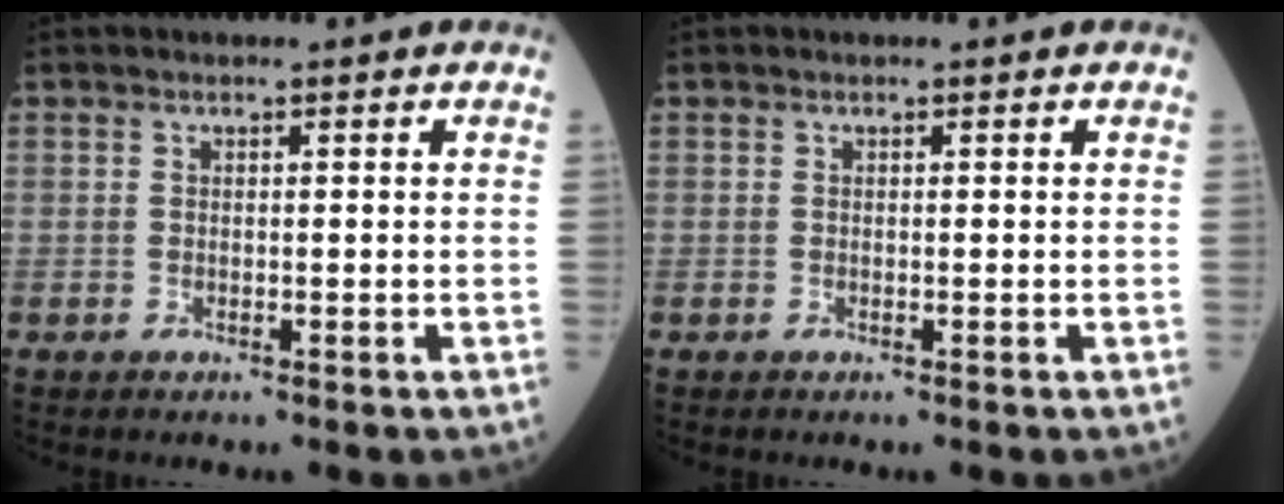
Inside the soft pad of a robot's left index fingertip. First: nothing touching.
{"total": 0.0}